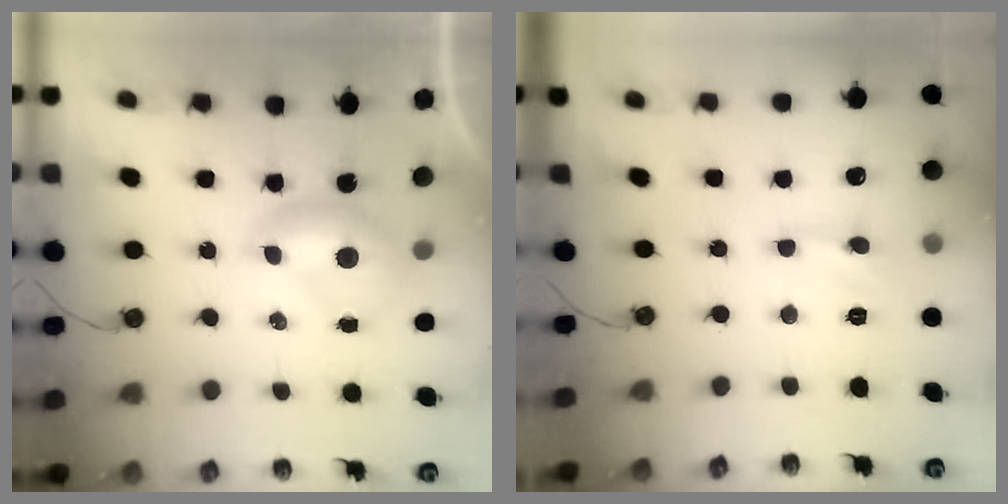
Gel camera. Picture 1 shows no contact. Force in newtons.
{"total": 2.4, "press": 2.3, "slide": 0.5}